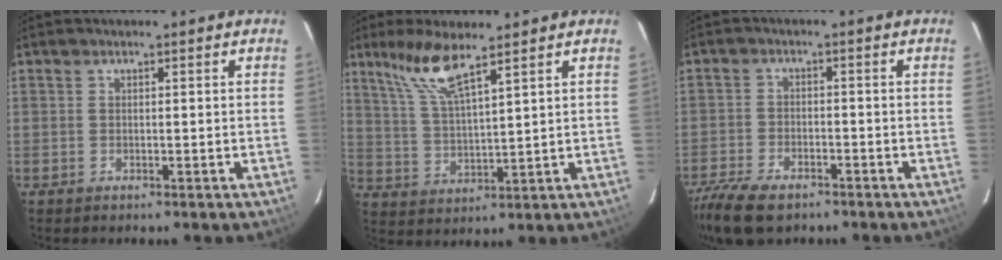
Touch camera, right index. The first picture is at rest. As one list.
[{"total": 8.9, "force": [6.4, 1.2, 6.1], "torque": [-0.126, 0.007, 0.136]}, {"total": 11.8, "force": [-8.8, 5.0, 6.0], "torque": [-0.158, -0.030, -0.160]}]